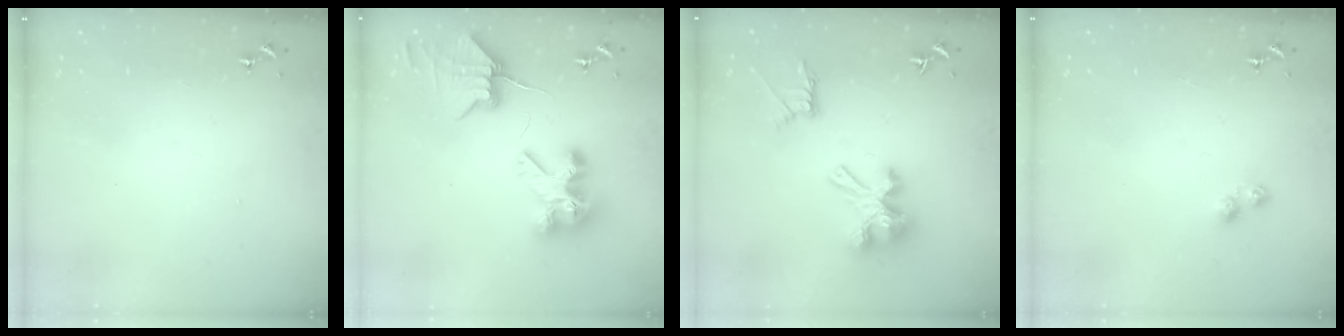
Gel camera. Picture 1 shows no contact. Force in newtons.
{"total": 9.3, "press": 9.2, "slide": 1.4}
{"total": 15.2, "press": 15.2, "slide": 0.9}
{"total": 3.2, "press": 3.2, "slide": 0.4}